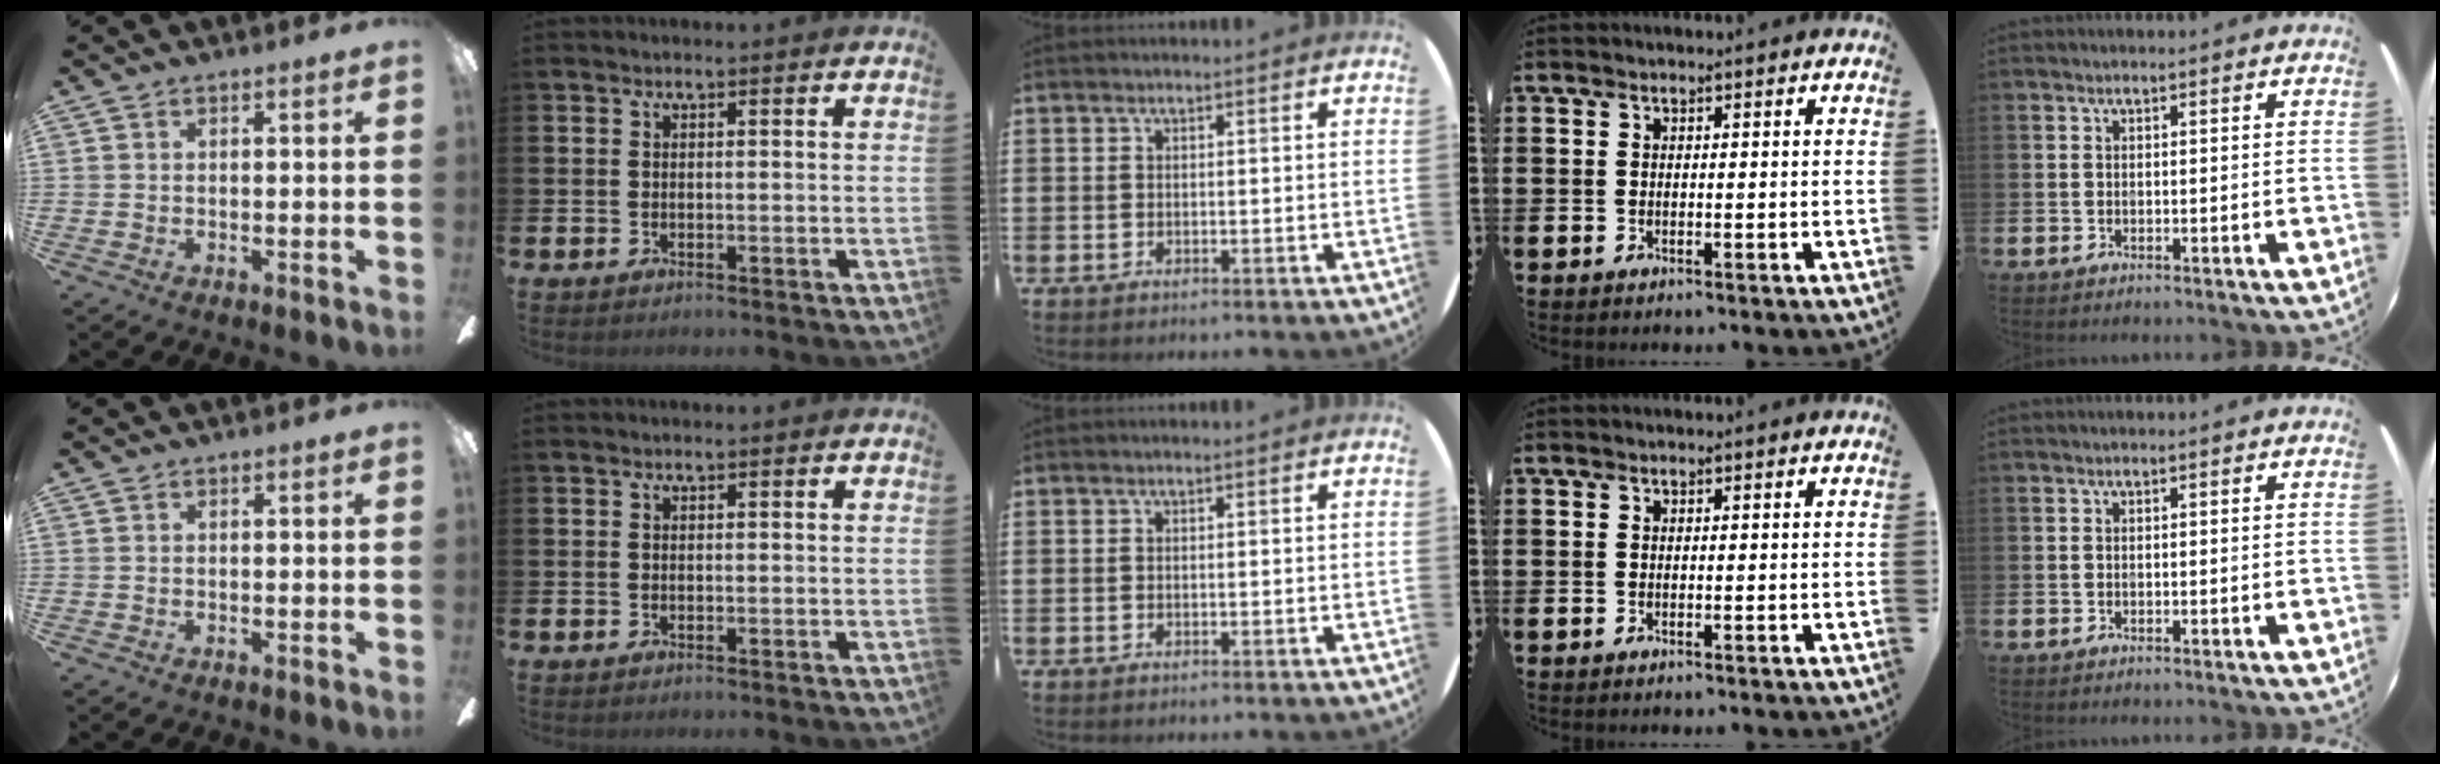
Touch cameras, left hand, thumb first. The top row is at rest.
{}